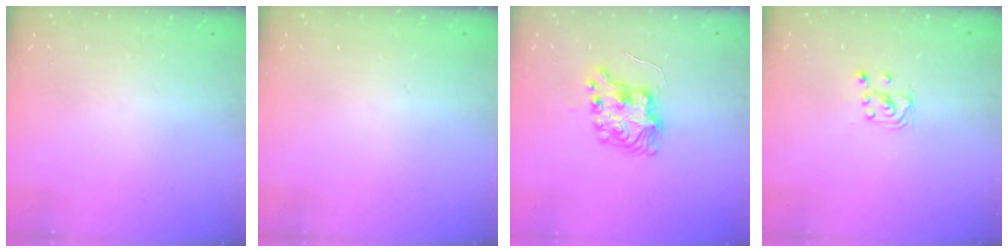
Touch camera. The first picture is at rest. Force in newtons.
{"total": 0.0}
{"total": 9.8, "press": 9.8, "slide": 0.9}
{"total": 2.0, "press": 2.0, "slide": 0.2}